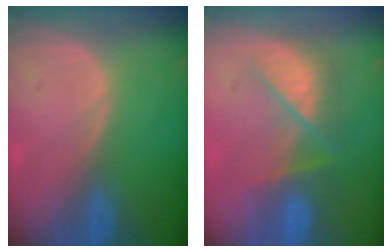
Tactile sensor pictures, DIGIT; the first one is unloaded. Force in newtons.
{"total": 7.0, "press": 6.9, "slide": 1.1}